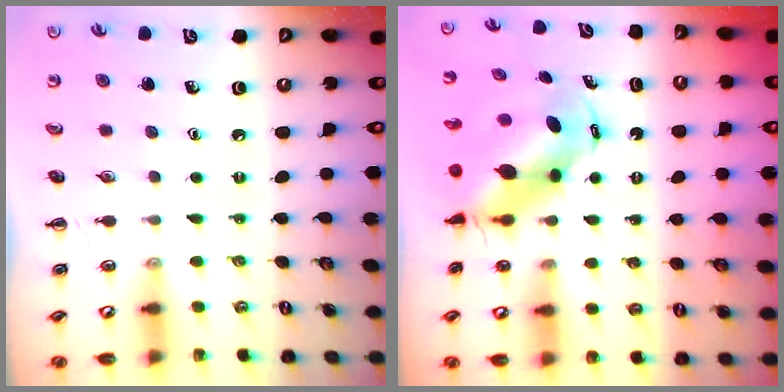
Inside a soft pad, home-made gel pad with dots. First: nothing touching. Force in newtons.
{"total": 7.1, "press": 6.9, "slide": 1.8}